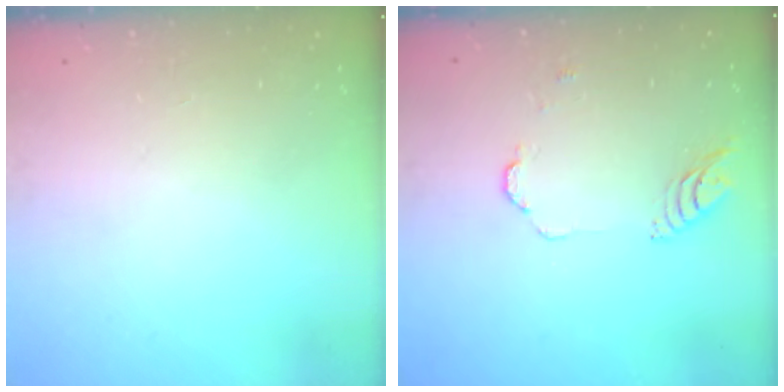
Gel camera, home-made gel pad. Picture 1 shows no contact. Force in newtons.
{"total": 4.6, "press": 4.6, "slide": 0.4}